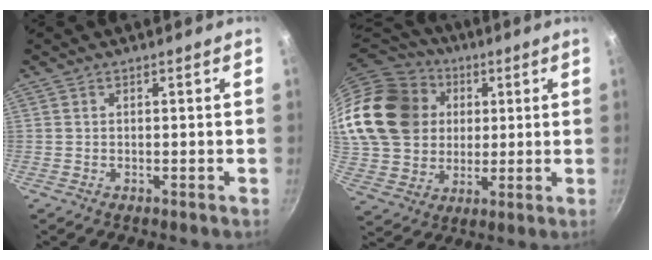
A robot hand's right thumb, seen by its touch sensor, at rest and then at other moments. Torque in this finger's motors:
{"motor_torque": [2.35, 2.66, 1.20, -0.27, 0.36]}